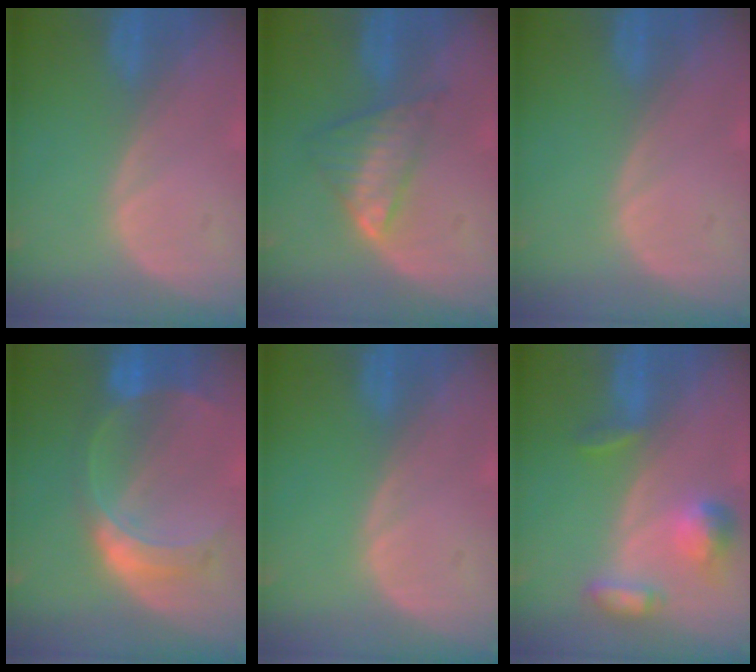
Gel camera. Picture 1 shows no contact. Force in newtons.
{"total": 6.1, "press": 5.4, "slide": 2.7}
{"total": 0.0}
{"total": 7.6, "press": 6.6, "slide": 3.8}
{"total": 0.0}
{"total": 5.7, "press": 5.4, "slide": 2.0}